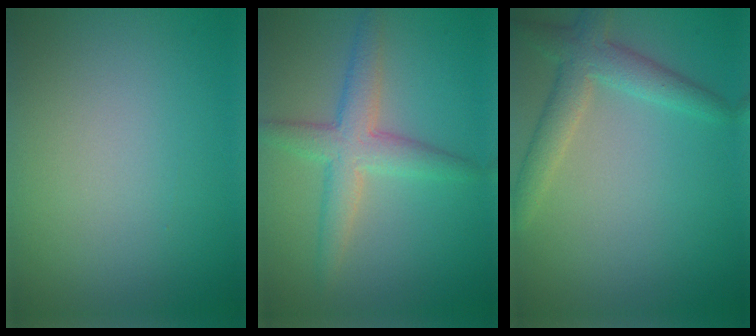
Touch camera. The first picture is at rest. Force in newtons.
{"total": 4.0, "press": 4.0, "slide": 0.1}
{"total": 3.5, "press": 3.5, "slide": 0.1}